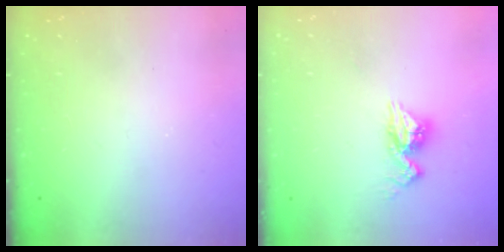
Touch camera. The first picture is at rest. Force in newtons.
{"total": 9.3, "press": 9.3, "slide": 0.6}